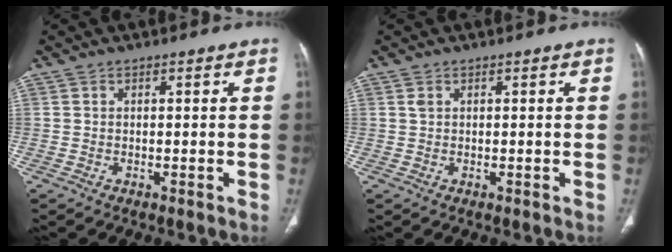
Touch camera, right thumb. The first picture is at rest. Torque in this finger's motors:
{"motor_torque": [-0.32, 0.03, 0.41, 0.33, -0.03]}